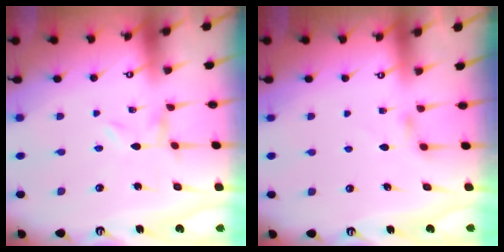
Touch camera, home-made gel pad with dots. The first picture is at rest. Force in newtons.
{"total": 2.8, "press": 2.7, "slide": 0.6}